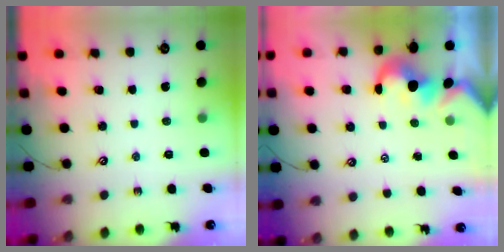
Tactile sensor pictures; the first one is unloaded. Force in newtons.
{"total": 1.4, "press": 1.1, "slide": 0.9}